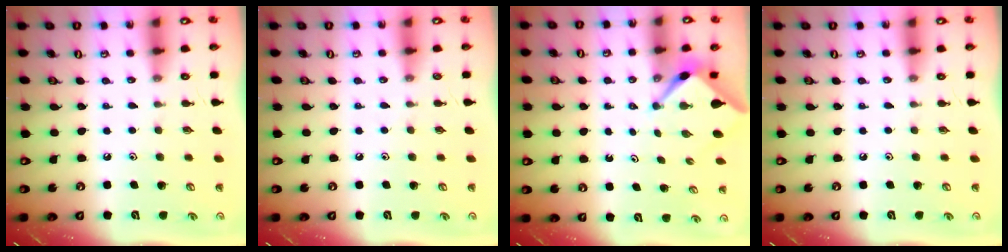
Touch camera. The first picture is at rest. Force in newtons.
{"total": 2.6, "press": 2.6, "slide": 0.4}
{"total": 2.6, "press": 2.6, "slide": 0.3}
{"total": 0.0}